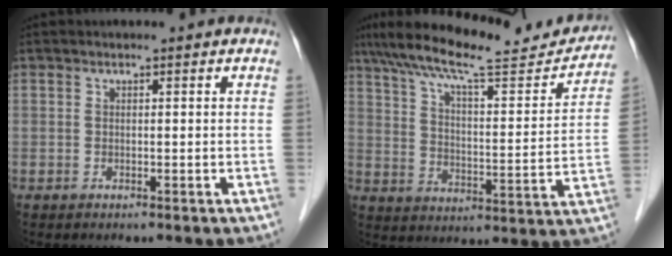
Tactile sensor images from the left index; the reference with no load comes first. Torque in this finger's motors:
{"motor_torque": [0.95, -1.18, 0.28, 0.06]}